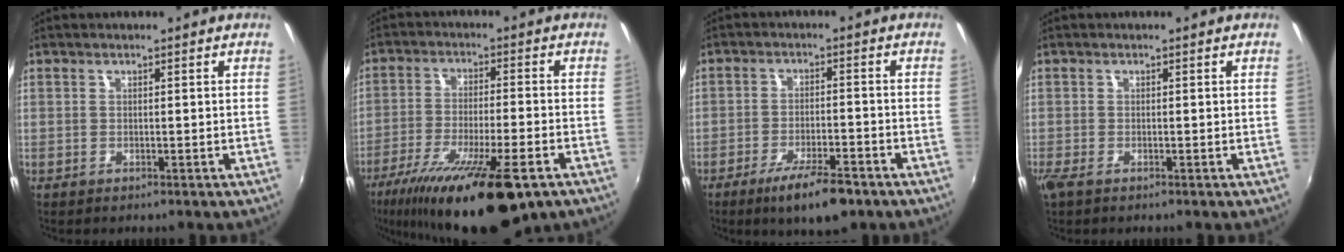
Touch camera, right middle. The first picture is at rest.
{"total": 21.2, "force": [-13.4, 4.6, 15.8], "torque": [-0.287, -0.057, -0.214]}
{"total": 8.9, "force": [-6.0, 2.1, 6.2], "torque": [-0.125, -0.013, -0.096]}
{"total": 1.7, "force": [-1.0, 0.5, 1.3], "torque": [-0.027, -0.008, -0.019]}